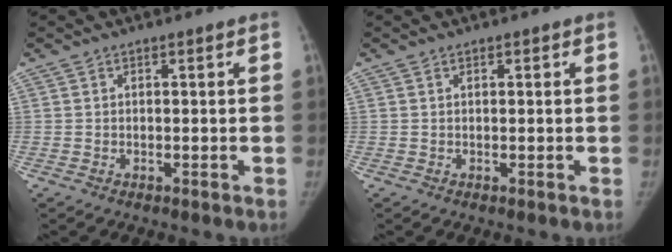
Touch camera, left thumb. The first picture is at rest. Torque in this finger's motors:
{"motor_torque": [0.12, -0.02, 0.04, -0.41, 0.00]}